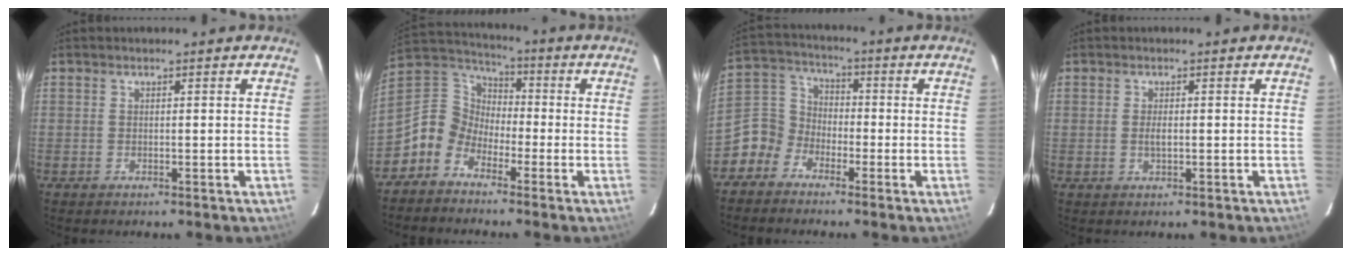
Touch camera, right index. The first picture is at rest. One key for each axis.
{"total": 8.5, "fx": -4.8, "fy": 6.6, "fz": 2.5, "tx": -0.065, "ty": 0.038, "tz": -0.123}
{"total": 7.4, "fx": -4.3, "fy": 5.9, "fz": 1.2, "tx": -0.034, "ty": 0.036, "tz": -0.106}
{"total": 1.5, "fx": 0.0, "fy": 0.6, "fz": 1.4, "tx": -0.027, "ty": 0.000, "tz": -0.001}